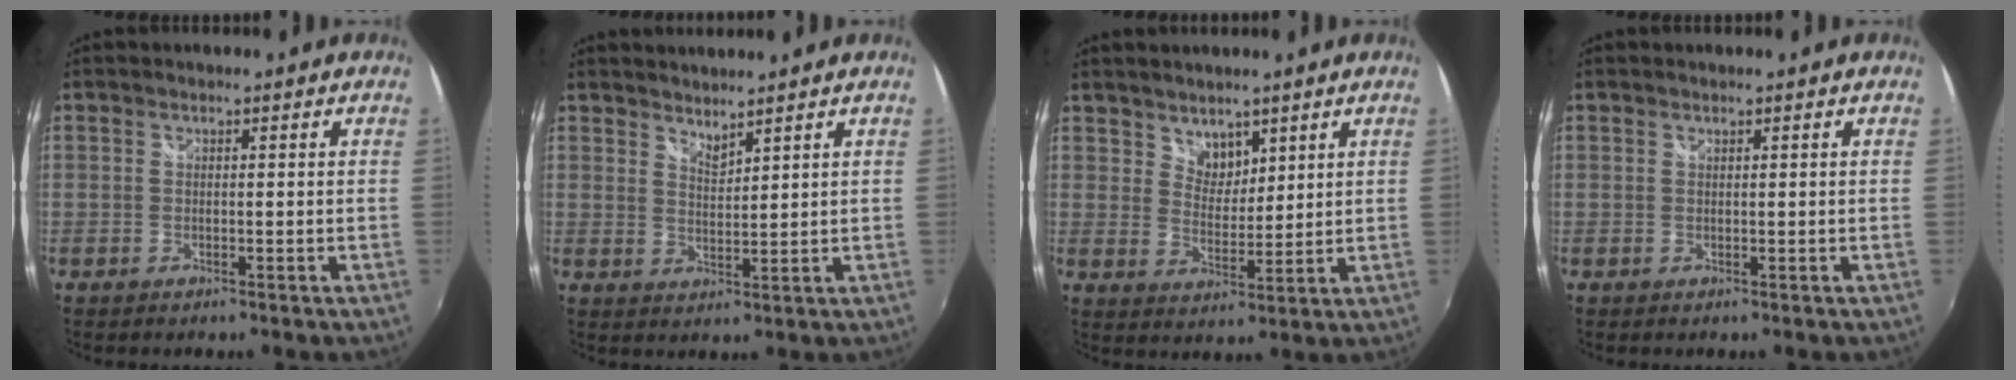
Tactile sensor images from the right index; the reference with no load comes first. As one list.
[{"total": 3.1, "force": [2.9, 0.3, 1.0], "torque": [-0.014, -0.002, 0.050]}, {"total": 4.9, "force": [3.6, 3.0, 1.4], "torque": [-0.009, 0.005, 0.067]}, {"total": 0.0}]